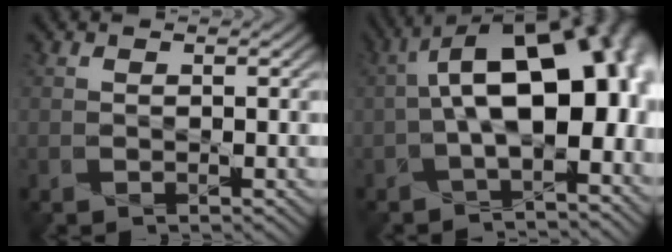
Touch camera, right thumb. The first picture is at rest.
{"total": 16.1, "force": [-0.4, 7.7, 14.2], "torque": [-0.196, 0.004, 0.003]}